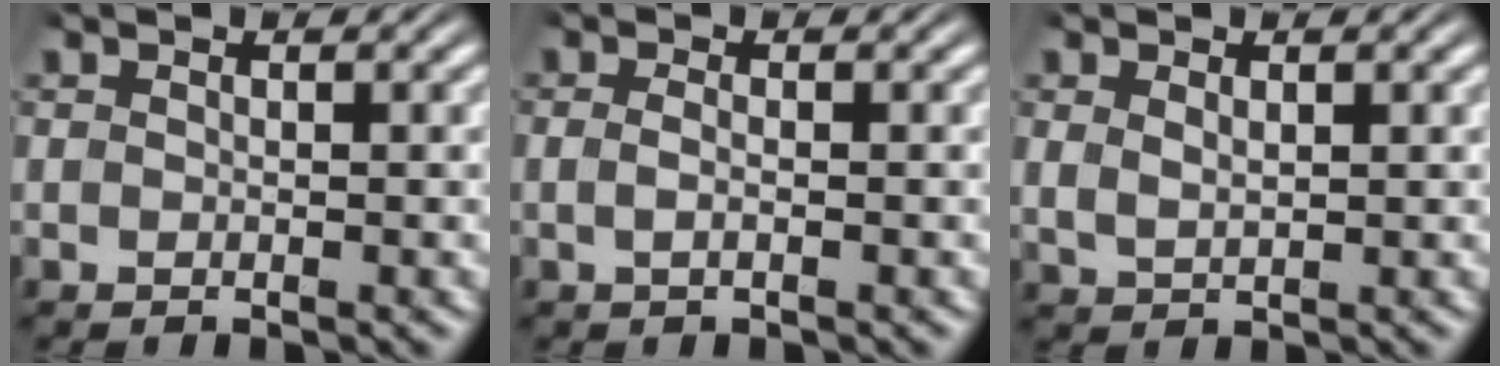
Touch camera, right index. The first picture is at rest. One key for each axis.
{"total": 1.2, "fx": -0.4, "fy": 0.2, "fz": 1.1, "tx": -0.030, "ty": -0.009, "tz": -0.003}
{"total": 1.5, "fx": 0.7, "fy": 0.9, "fz": 0.9, "tx": -0.026, "ty": -0.010, "tz": 0.027}